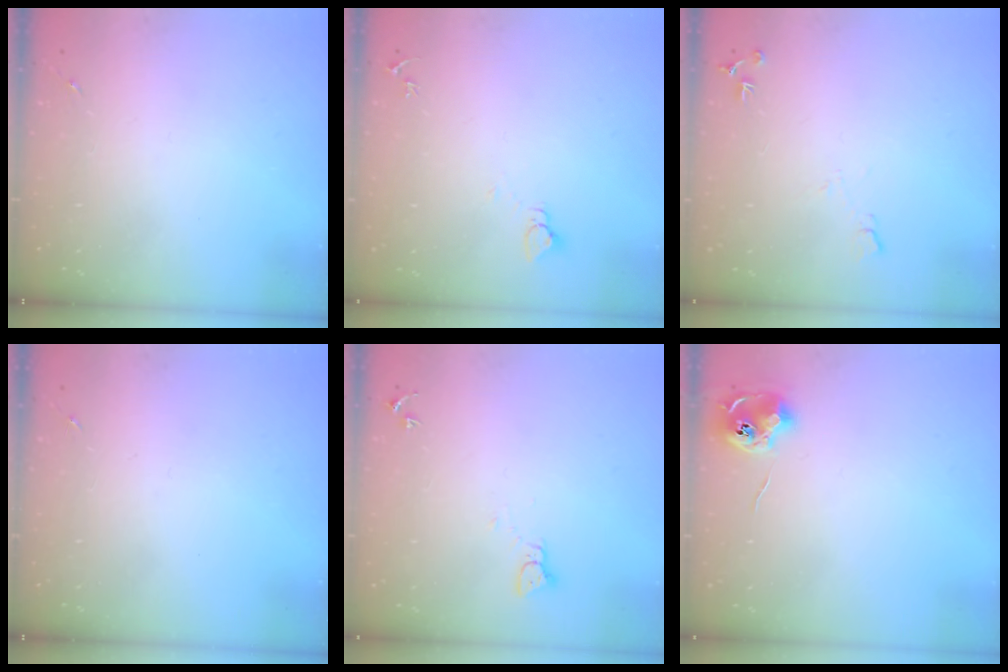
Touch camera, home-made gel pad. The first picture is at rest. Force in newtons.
{"total": 2.7, "press": 2.7, "slide": 0.2}
{"total": 6.1, "press": 6.0, "slide": 1.0}
{"total": 0.0}
{"total": 2.2, "press": 2.2, "slide": 0.2}
{"total": 8.8, "press": 8.8, "slide": 0.1}